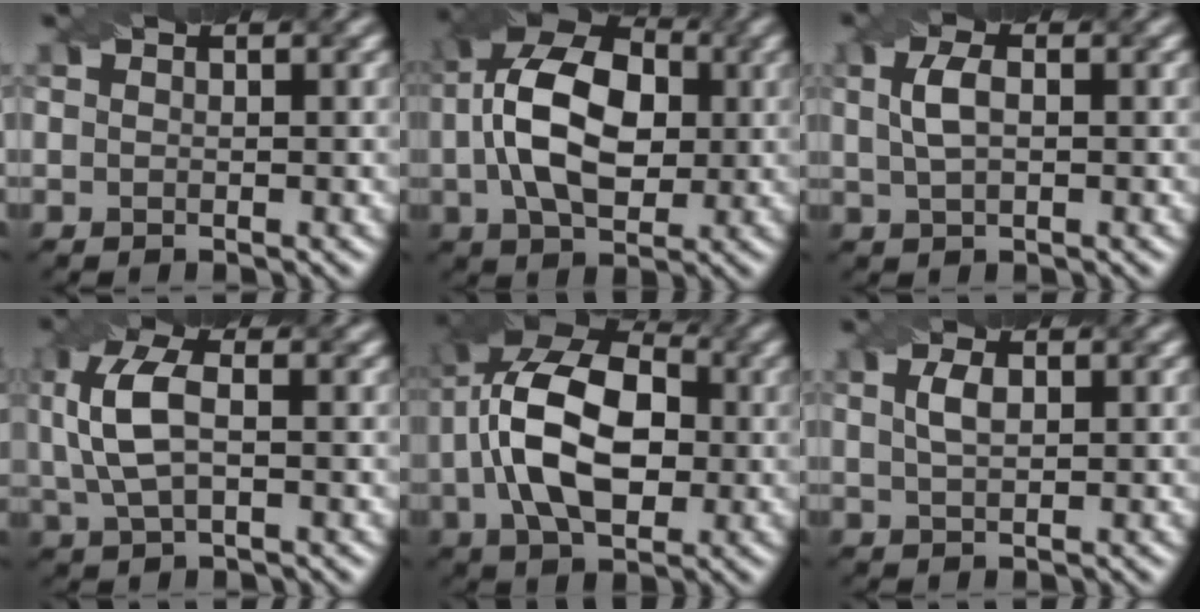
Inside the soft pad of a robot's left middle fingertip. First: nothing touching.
{"total": 11.0, "force": [0.8, 6.7, 8.7], "torque": [-0.169, 0.021, 0.006]}
{"total": 2.5, "force": [0.5, 1.2, 2.2], "torque": [-0.052, 0.005, 0.009]}
{"total": 5.9, "force": [0.9, 3.0, 5.1], "torque": [-0.123, 0.009, 0.017]}
{"total": 12.5, "force": [0.3, 7.4, 10.1], "torque": [-0.193, 0.023, -0.007]}
{"total": 1.9, "force": [0.6, 0.9, 1.6], "torque": [-0.036, 0.003, 0.013]}